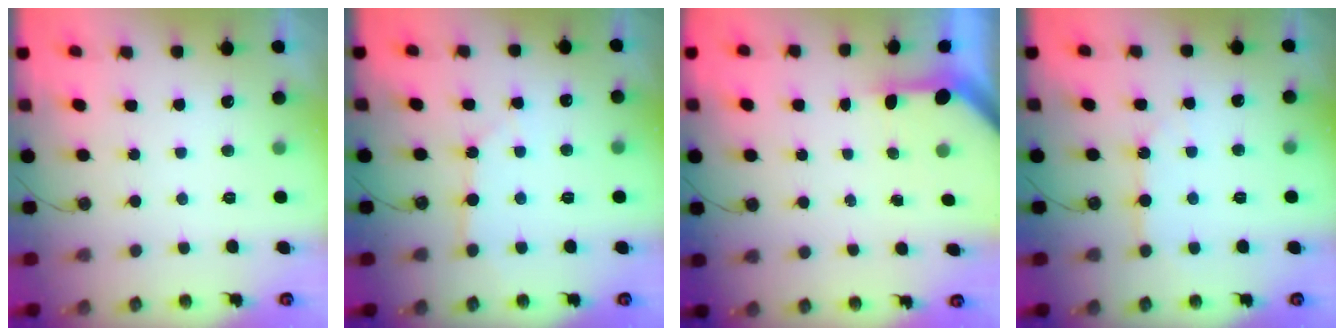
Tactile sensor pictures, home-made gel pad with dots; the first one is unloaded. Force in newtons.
{"total": 3.3, "press": 3.3, "slide": 0.4}
{"total": 3.5, "press": 3.4, "slide": 0.3}
{"total": 5.7, "press": 5.7, "slide": 0.6}